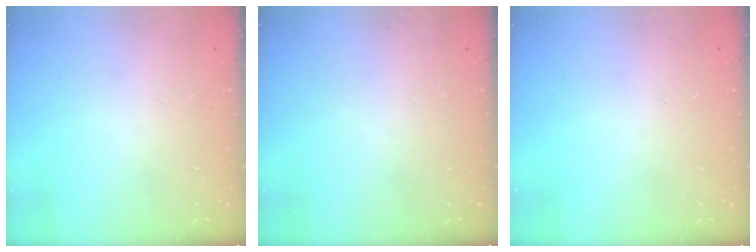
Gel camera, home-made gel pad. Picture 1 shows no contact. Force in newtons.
{"total": 0.0}
{"total": 0.0}